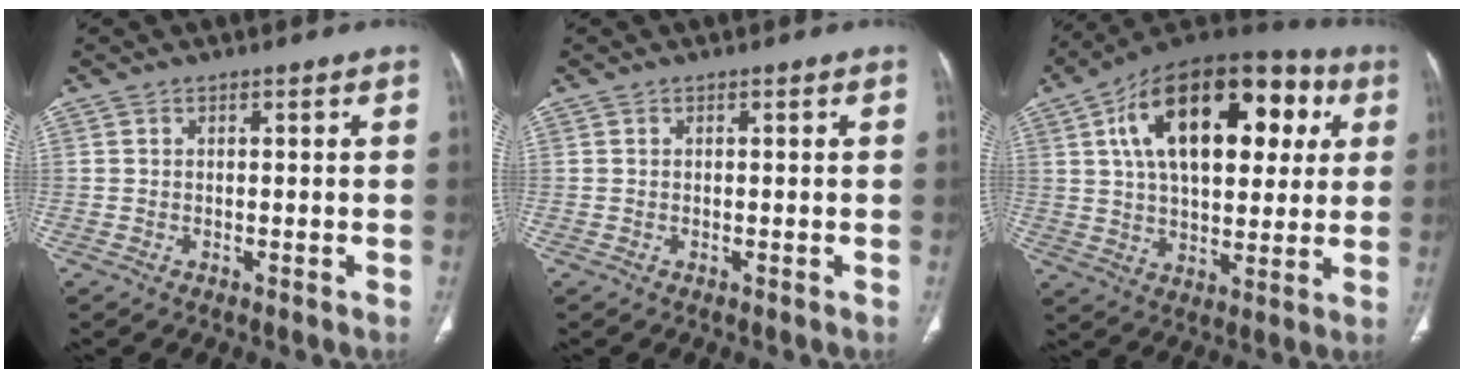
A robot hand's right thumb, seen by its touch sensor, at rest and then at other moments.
{"total": 0.0}
{"total": 26.8, "force": [7.9, 14.4, 21.2], "torque": [-0.312, 0.020, 0.120]}